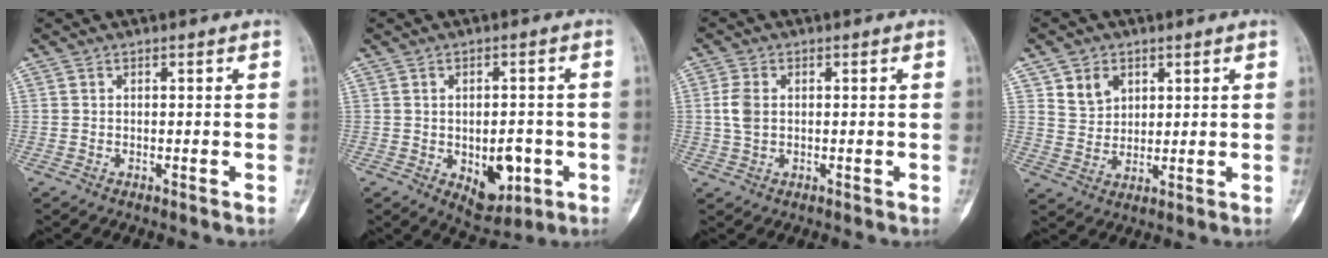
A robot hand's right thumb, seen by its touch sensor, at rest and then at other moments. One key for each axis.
{"total": 8.8, "fx": -2.3, "fy": 5.2, "fz": 6.7, "tx": -0.056, "ty": 0.004, "tz": -0.017}
{"total": 4.3, "fx": 0.5, "fy": 2.9, "fz": 3.2, "tx": -0.072, "ty": 0.003, "tz": 0.008}
{"total": 6.1, "fx": 3.0, "fy": 4.7, "fz": 2.4, "tx": -0.019, "ty": -0.020, "tz": 0.061}